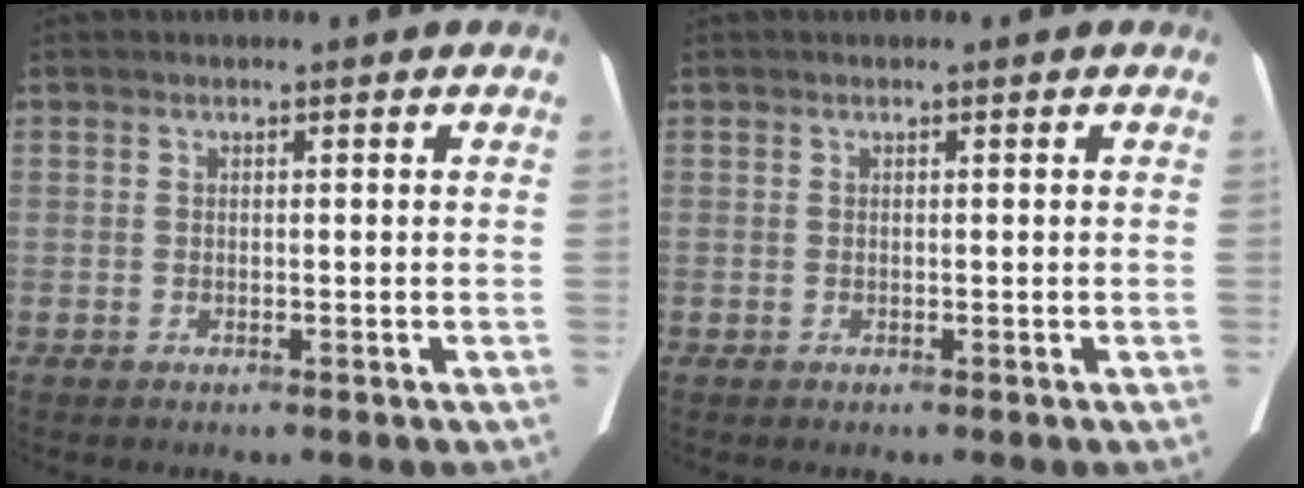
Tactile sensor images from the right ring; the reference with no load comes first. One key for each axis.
{"total": 0.0}